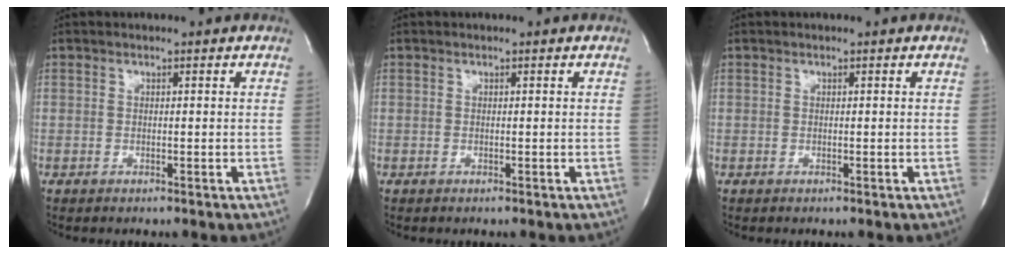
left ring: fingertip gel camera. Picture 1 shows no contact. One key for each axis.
{"total": 0.0}
{"total": 0.0}